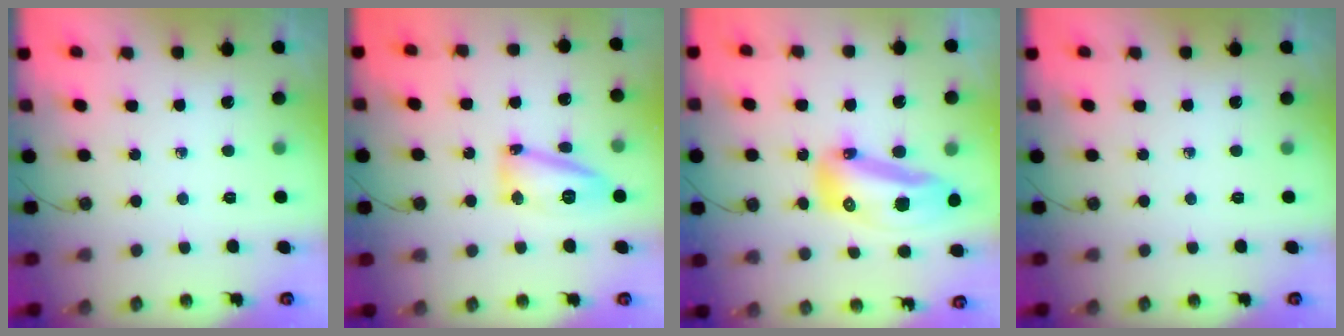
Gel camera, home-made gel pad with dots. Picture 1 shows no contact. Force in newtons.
{"total": 13.7, "press": 13.6, "slide": 1.4}
{"total": 15.0, "press": 14.8, "slide": 1.8}
{"total": 0.0}